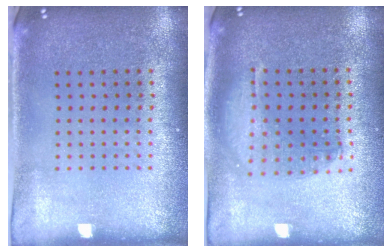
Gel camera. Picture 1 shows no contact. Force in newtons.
{"total": 1.4, "press": 1.3, "slide": 0.5}